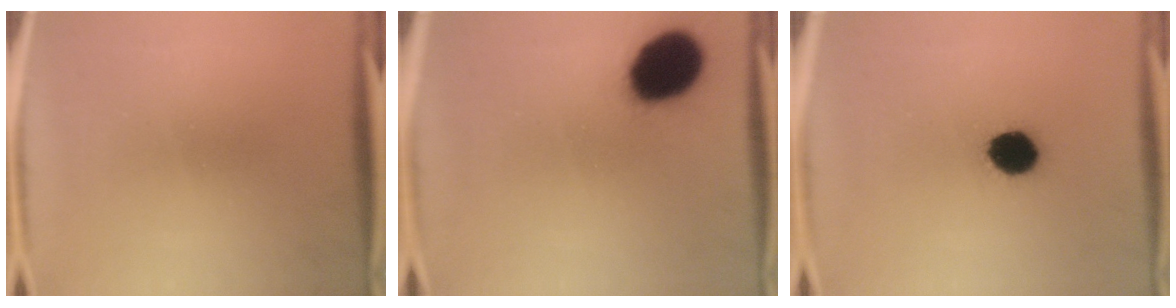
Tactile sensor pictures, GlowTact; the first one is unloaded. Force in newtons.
{"total": 17.5}
{"total": 8.7}